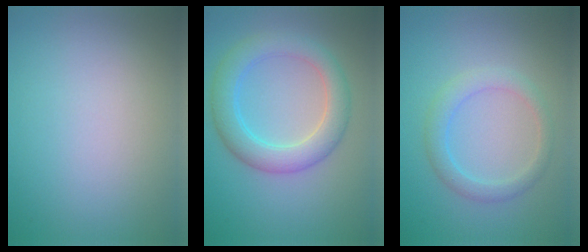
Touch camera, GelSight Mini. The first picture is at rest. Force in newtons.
{"total": 5.0, "press": 5.0, "slide": 0.1}
{"total": 2.4, "press": 2.4, "slide": 0.1}